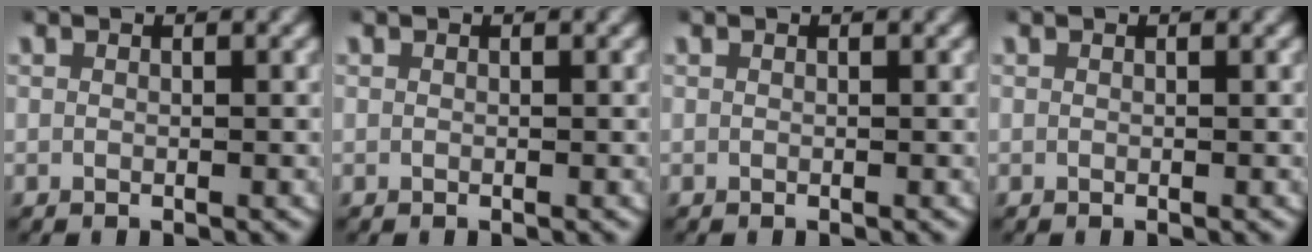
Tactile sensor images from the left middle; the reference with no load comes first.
{"total": 0.0}
{"total": 0.0}
{"total": 0.0}